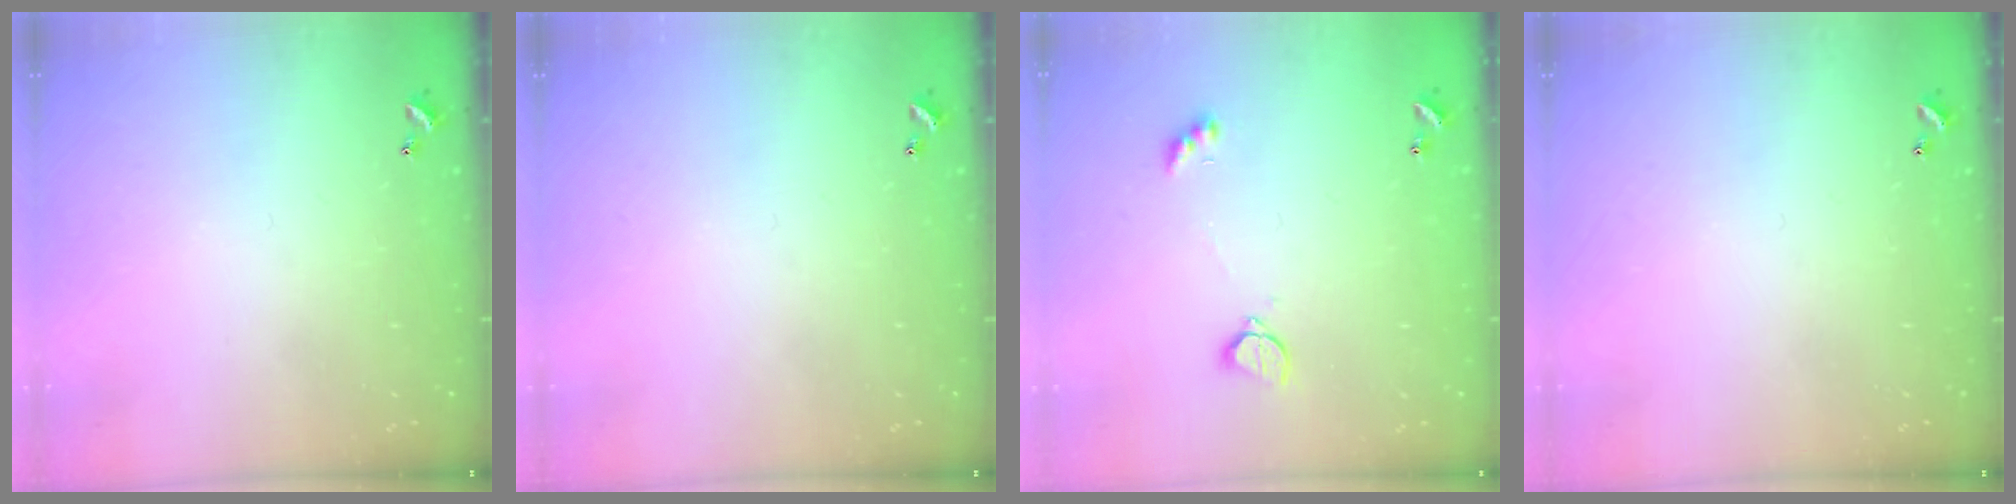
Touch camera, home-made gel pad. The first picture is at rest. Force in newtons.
{"total": 0.0}
{"total": 2.4, "press": 2.3, "slide": 0.8}
{"total": 0.0}